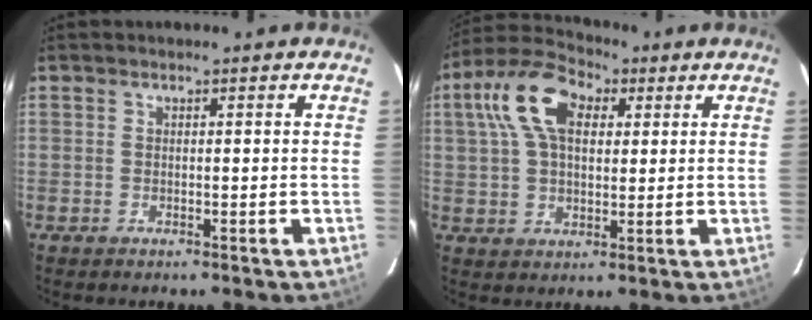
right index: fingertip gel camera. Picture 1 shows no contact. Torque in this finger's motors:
{"motor_torque": [0.77, -0.20, 0.57, 0.17]}